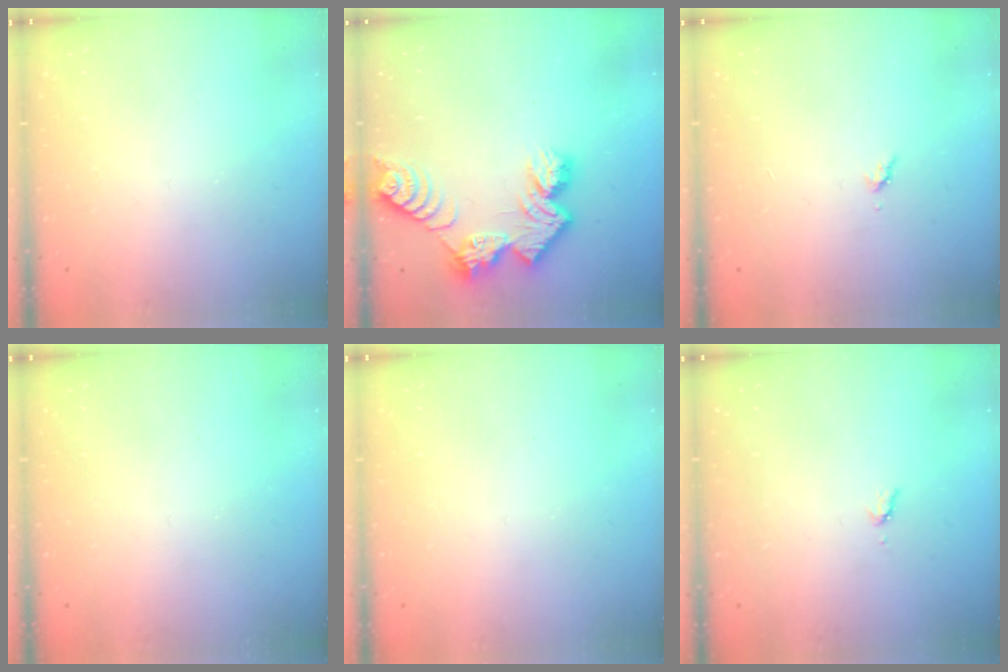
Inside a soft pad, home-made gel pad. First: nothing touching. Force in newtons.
{"total": 10.9, "press": 10.9, "slide": 0.8}
{"total": 3.0, "press": 2.9, "slide": 0.5}
{"total": 0.0}
{"total": 0.0}
{"total": 3.4, "press": 3.4, "slide": 0.4}